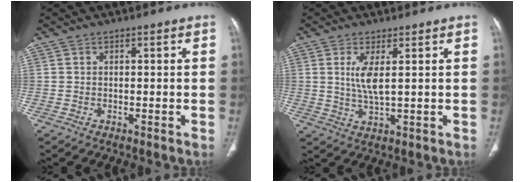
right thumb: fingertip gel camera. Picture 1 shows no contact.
{"total": 4.8, "force": [1.3, 1.0, 4.5], "torque": [-0.104, -0.018, 0.032]}